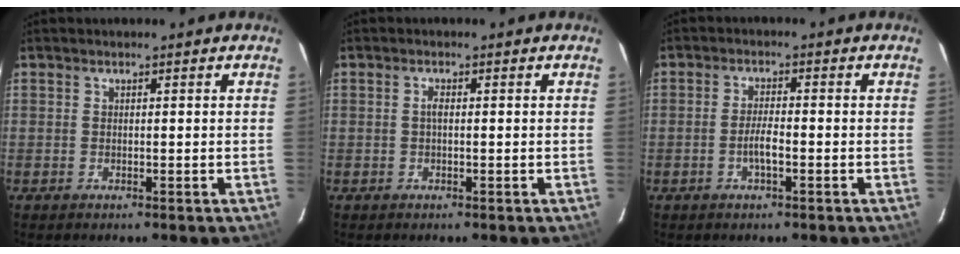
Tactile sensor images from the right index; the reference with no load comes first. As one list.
[{"total": 1.0, "force": [-0.1, 0.4, 0.9], "torque": [-0.019, 0.004, -0.003]}, {"total": 3.3, "force": [-1.3, 0.6, 3.0], "torque": [-0.061, 0.002, -0.025]}]